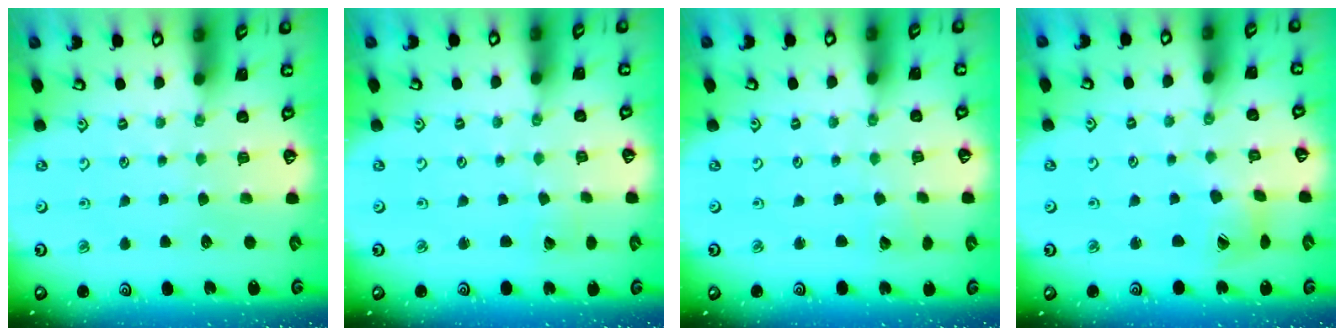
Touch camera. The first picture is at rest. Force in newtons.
{"total": 1.5, "press": 1.5, "slide": 0.0}
{"total": 1.4, "press": 1.4, "slide": 0.1}
{"total": 6.1, "press": 6.1, "slide": 0.5}